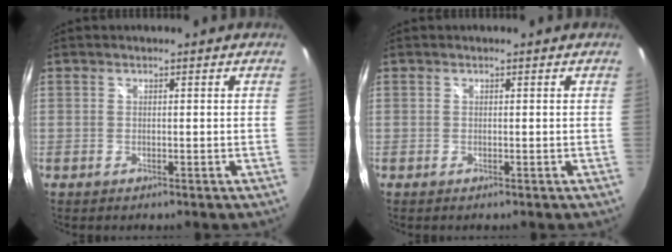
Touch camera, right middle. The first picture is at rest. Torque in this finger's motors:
{"motor_torque": [-0.02, 0.02, 0.00, 0.00]}